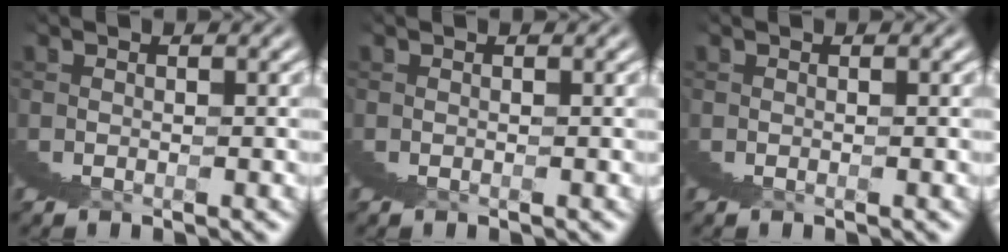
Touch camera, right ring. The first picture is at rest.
{"total": 0.0}
{"total": 0.0}